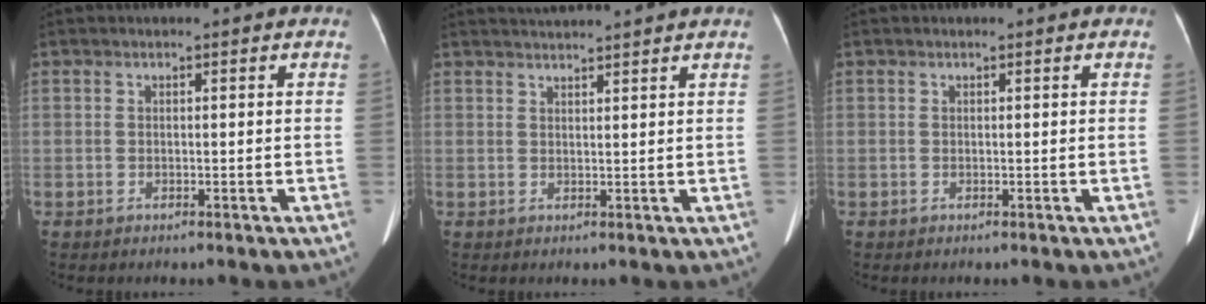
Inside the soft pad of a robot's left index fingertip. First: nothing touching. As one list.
[{"total": 5.6, "force": [5.2, -1.0, 1.7], "torque": [-0.023, 0.025, 0.072]}, {"total": 0.0}]